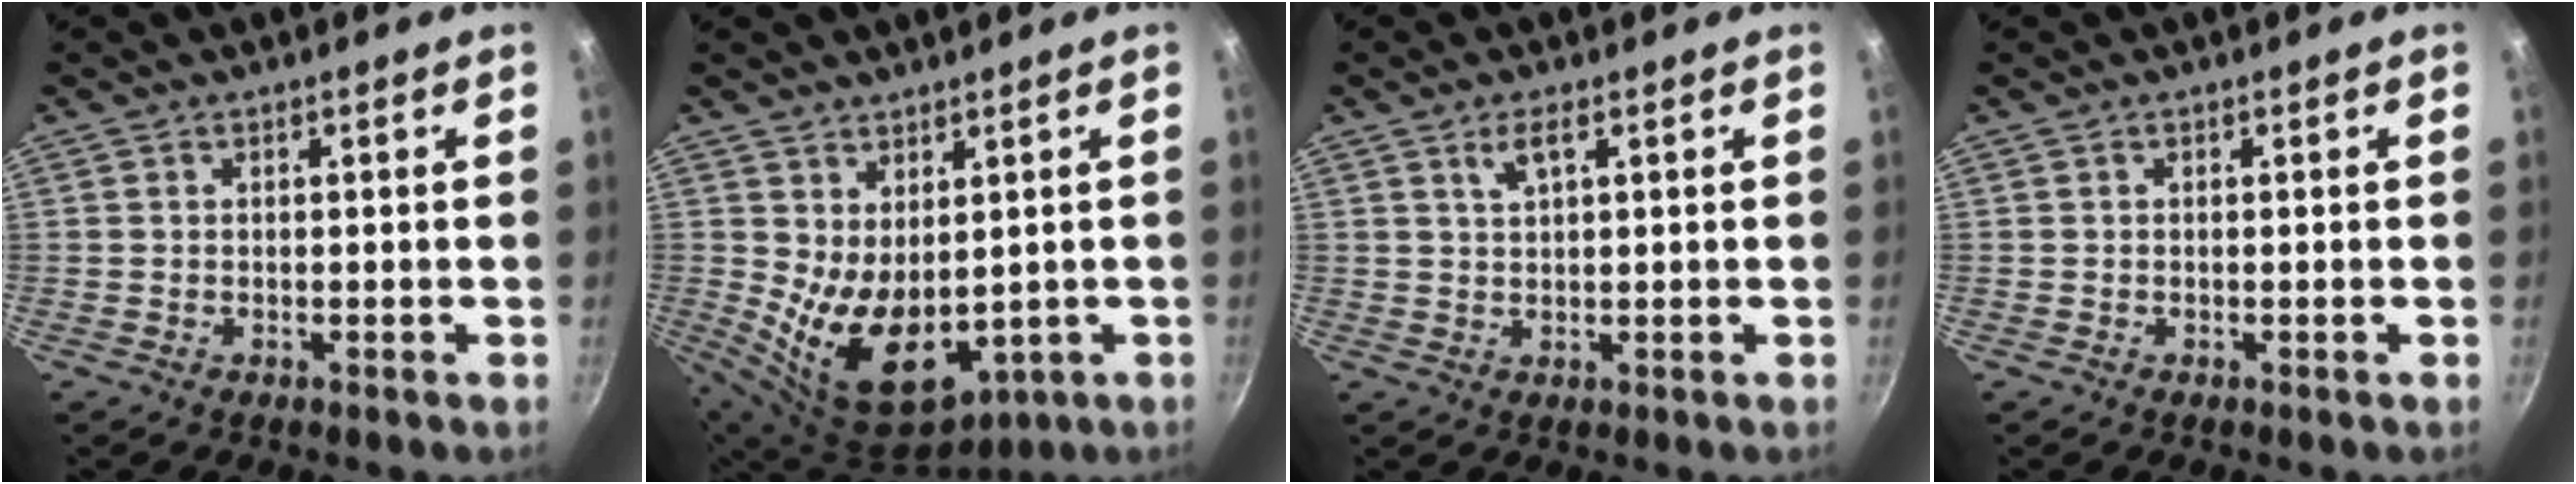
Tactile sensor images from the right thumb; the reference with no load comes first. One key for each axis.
{"total": 12.5, "fx": 0.5, "fy": 8.0, "fz": 9.6, "tx": -0.139, "ty": -0.039, "tz": 0.042}
{"total": 3.2, "fx": 1.5, "fy": 1.1, "fz": 2.5, "tx": -0.043, "ty": 0.000, "tz": 0.033}
{"total": 0.0}